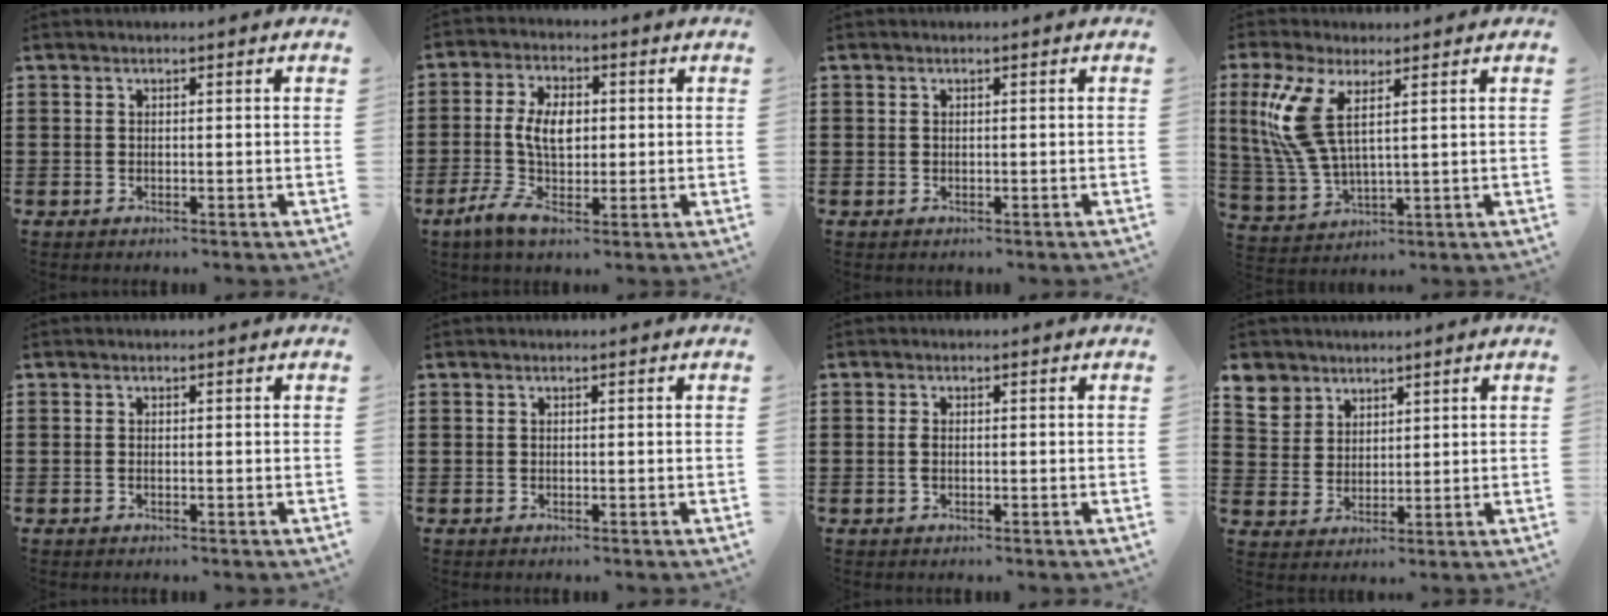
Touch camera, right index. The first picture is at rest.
{"total": 8.0, "force": [0.1, 4.5, 6.6], "torque": [-0.154, 0.004, -0.006]}
{"total": 0.0}
{"total": 8.8, "force": [3.2, 3.4, 7.5], "torque": [-0.190, -0.005, 0.050]}
{"total": 0.0}
{"total": 0.0}
{"total": 1.3, "force": [-0.2, 0.6, 1.1], "torque": [-0.023, 0.002, -0.005]}
{"total": 5.5, "force": [3.8, 3.9, 0.3], "torque": [-0.033, 0.006, 0.074]}